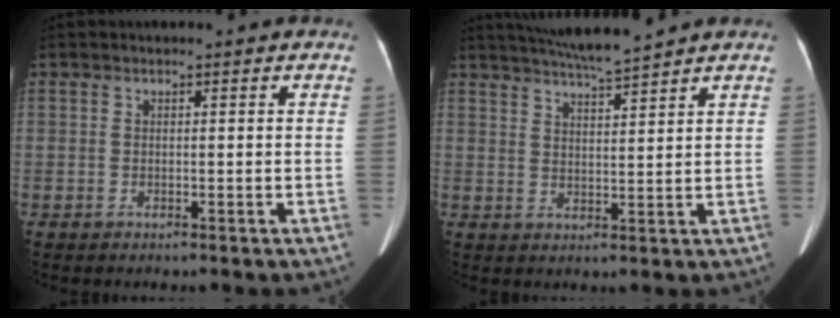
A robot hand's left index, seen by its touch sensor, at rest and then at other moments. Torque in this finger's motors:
{"motor_torque": [0.17, -0.33, 0.00, 0.06]}